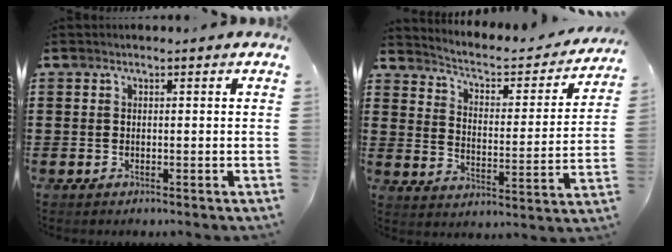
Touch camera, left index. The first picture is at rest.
{"total": 3.1, "force": [2.6, 0.8, 1.4], "torque": [-0.046, -0.023, 0.032]}